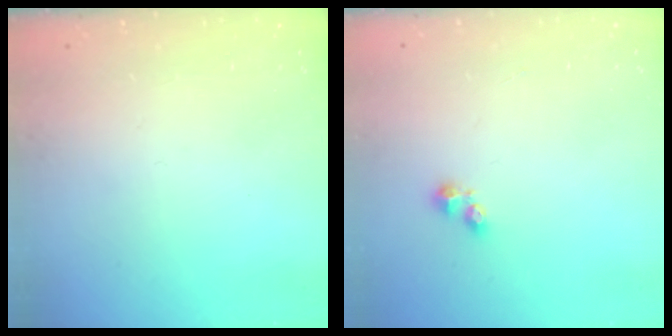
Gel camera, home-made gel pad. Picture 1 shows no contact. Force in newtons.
{"total": 2.5, "press": 2.5, "slide": 0.4}